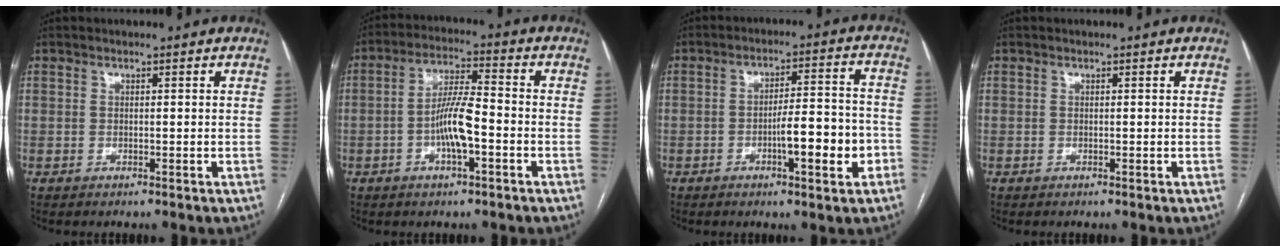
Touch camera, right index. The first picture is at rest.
{"total": 7.9, "force": [-2.4, 1.7, 7.4], "torque": [-0.147, 0.012, -0.045]}
{"total": 9.4, "force": [-3.5, 1.7, 8.5], "torque": [-0.127, 0.016, -0.049]}
{"total": 0.0}